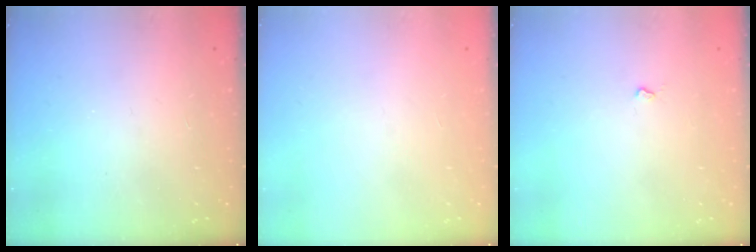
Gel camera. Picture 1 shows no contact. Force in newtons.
{"total": 0.0}
{"total": 1.9, "press": 1.9, "slide": 0.4}